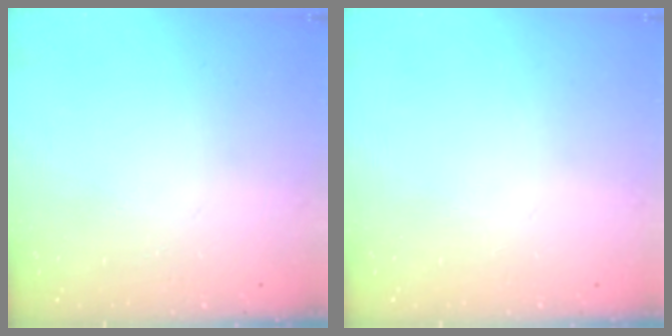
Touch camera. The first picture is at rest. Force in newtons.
{"total": 0.0}